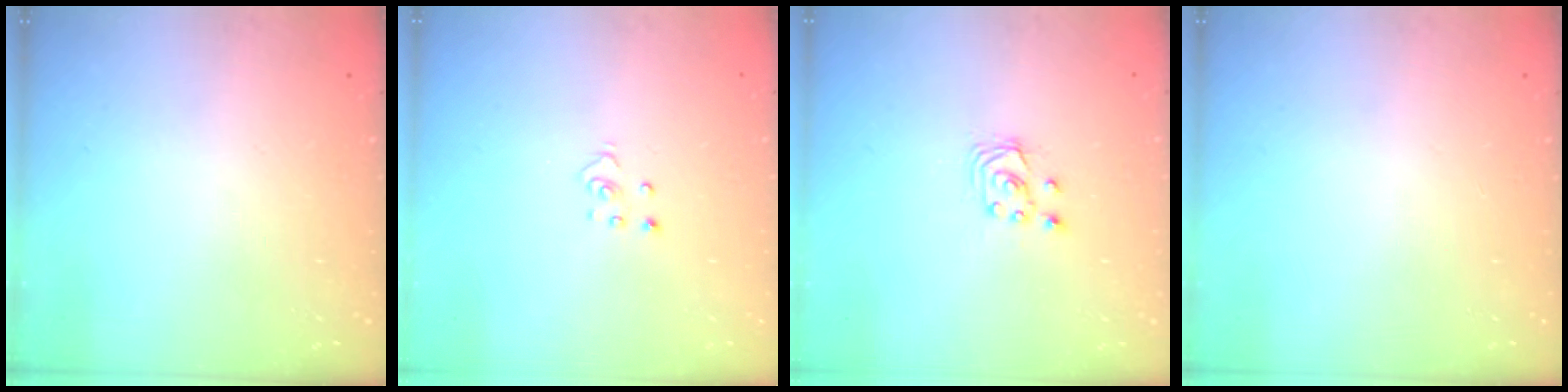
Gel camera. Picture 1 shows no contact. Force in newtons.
{"total": 2.8, "press": 2.8, "slide": 0.3}
{"total": 3.0, "press": 3.0, "slide": 0.3}
{"total": 0.0}